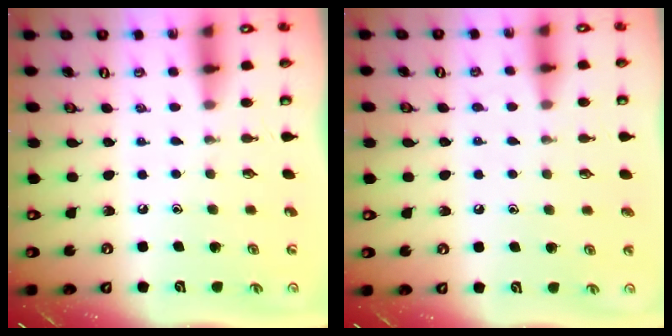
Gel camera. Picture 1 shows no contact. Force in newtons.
{"total": 4.0, "press": 4.0, "slide": 0.5}